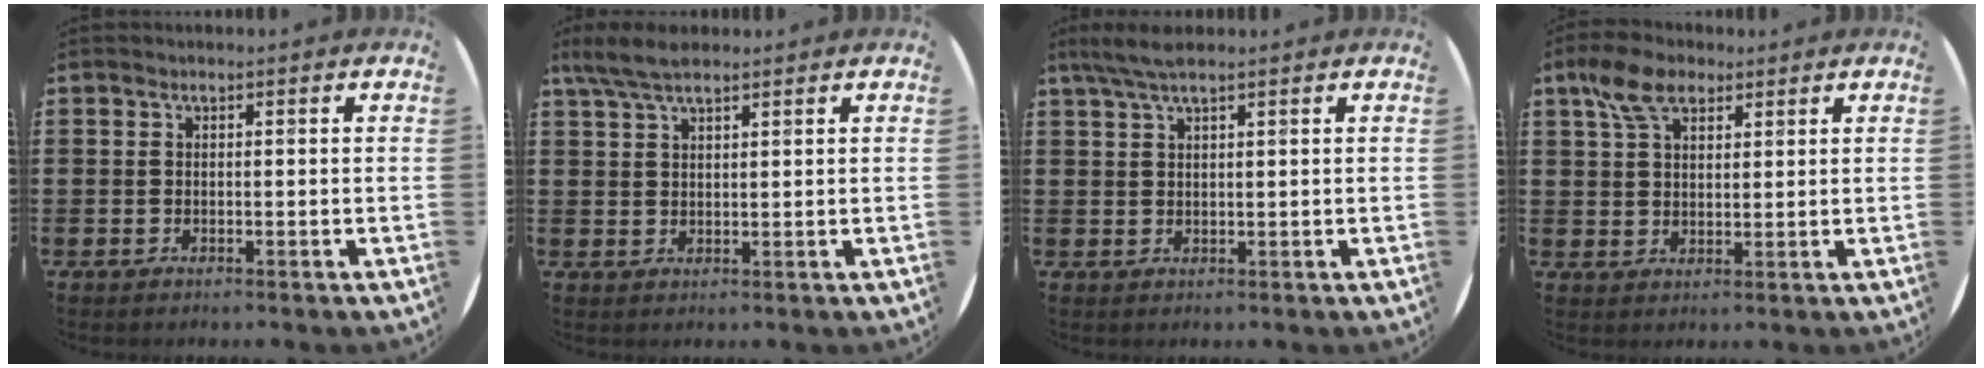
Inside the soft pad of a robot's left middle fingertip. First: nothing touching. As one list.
[{"total": 4.4, "force": [3.4, 1.2, 2.6], "torque": [-0.056, 0.001, 0.063]}, {"total": 3.1, "force": [2.3, 0.4, 2.0], "torque": [-0.042, 0.005, 0.042]}, {"total": 6.0, "force": [3.9, 3.2, 3.2], "torque": [-0.066, 0.006, 0.071]}]